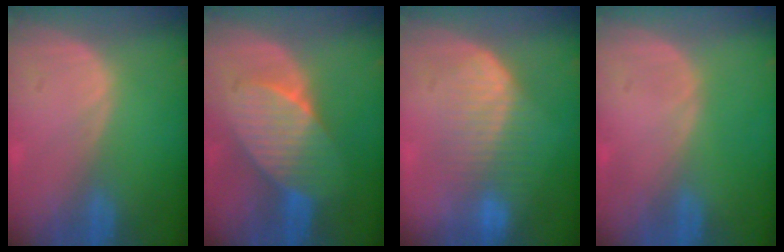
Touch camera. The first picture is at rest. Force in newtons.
{"total": 7.3, "press": 7.3, "slide": 1.0}
{"total": 7.1, "press": 6.9, "slide": 1.6}
{"total": 0.0}